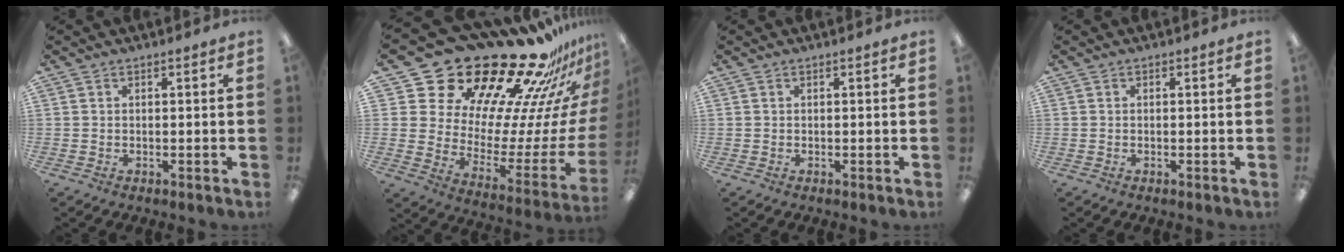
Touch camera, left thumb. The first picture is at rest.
{"total": 31.5, "force": [25.0, 13.2, 14.0], "torque": [-0.183, -0.214, 0.455]}
{"total": 0.0}
{"total": 0.0}